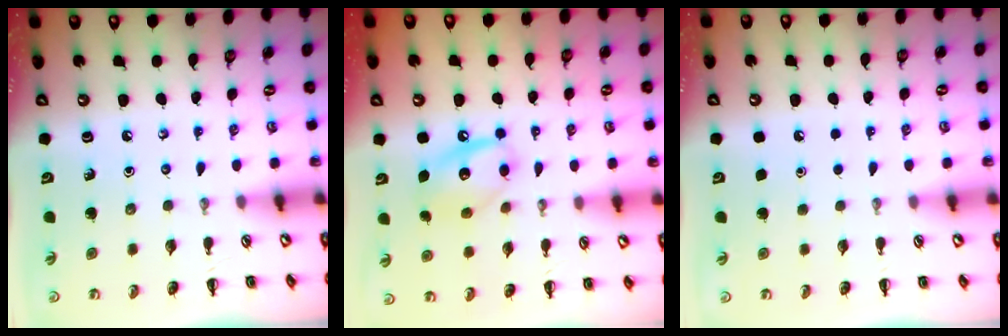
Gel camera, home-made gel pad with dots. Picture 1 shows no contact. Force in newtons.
{"total": 11.9, "press": 11.8, "slide": 1.7}
{"total": 1.8, "press": 1.8, "slide": 0.1}